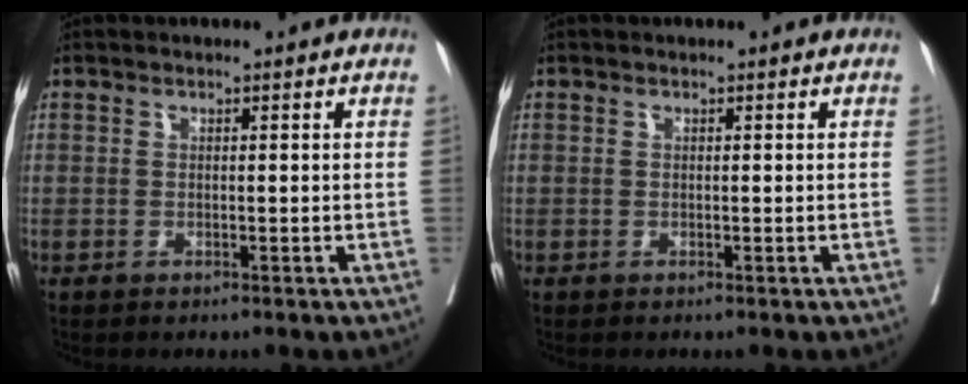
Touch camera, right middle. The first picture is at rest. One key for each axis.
{"total": 0.0}